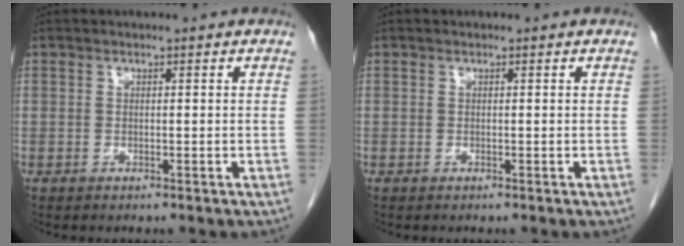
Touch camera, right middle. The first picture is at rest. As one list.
[{"total": 0.0}]